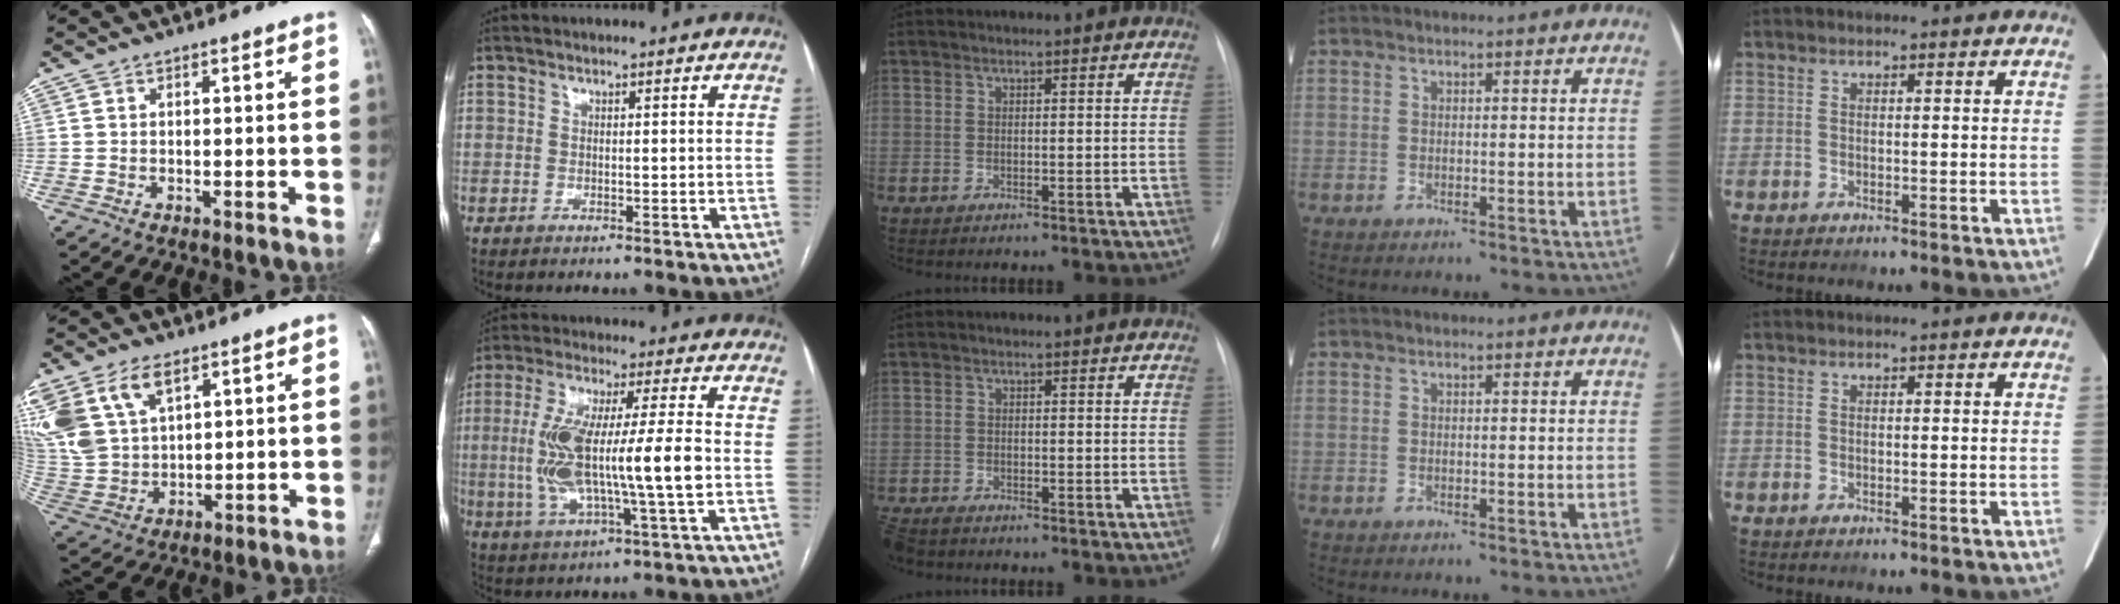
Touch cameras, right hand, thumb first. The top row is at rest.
{"thumb": {"total": 18.9, "force": [9.2, 11.5, 11.8], "torque": [-0.274, -0.004, 0.188]}, "index": {"total": 15.6, "force": [-1.0, 1.9, 15.4], "torque": [-0.309, 0.008, -0.016]}, "middle": {"total": 3.7, "force": [-3.3, 1.2, 1.3], "torque": [-0.025, -0.010, -0.058]}}